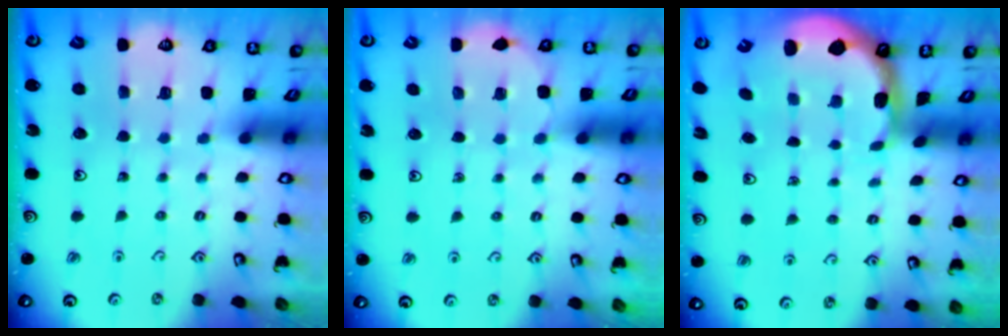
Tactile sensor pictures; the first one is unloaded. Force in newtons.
{"total": 3.8, "press": 3.6, "slide": 1.5}
{"total": 2.3, "press": 1.3, "slide": 1.8}